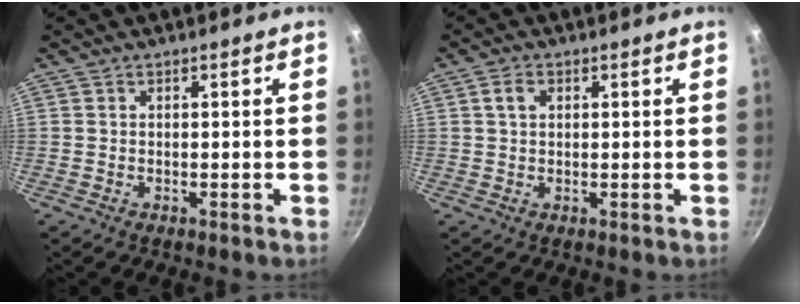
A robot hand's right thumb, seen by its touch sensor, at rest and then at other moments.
{"total": 2.6, "force": [0.8, 1.9, 1.6], "torque": [-0.020, 0.003, 0.013]}